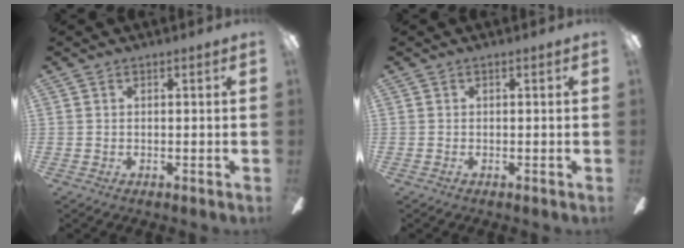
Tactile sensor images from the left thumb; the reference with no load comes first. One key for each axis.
{"total": 0.0}